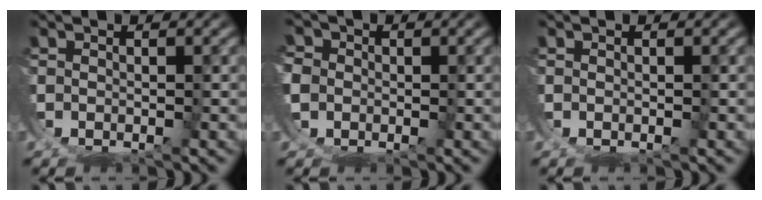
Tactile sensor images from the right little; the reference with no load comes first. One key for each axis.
{"total": 4.1, "fx": -0.3, "fy": 3.8, "fz": 1.6, "tx": -0.054, "ty": -0.017, "tz": -0.004}
{"total": 0.0}